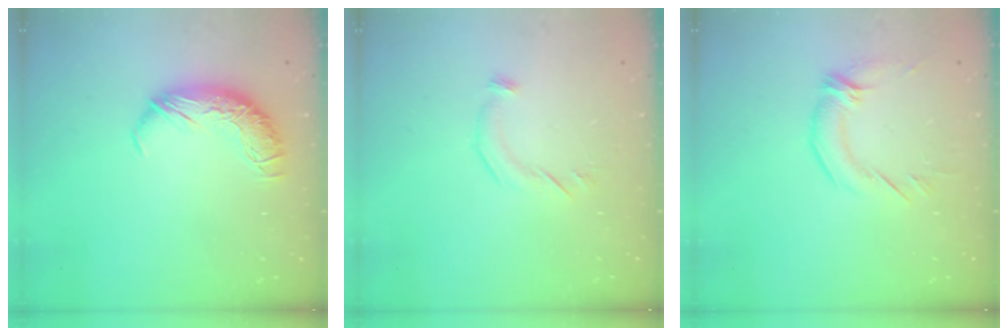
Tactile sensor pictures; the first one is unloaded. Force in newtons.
{"total": 5.1, "press": 5.0, "slide": 1.1}
{"total": 2.3, "press": 0.8, "slide": 2.1}